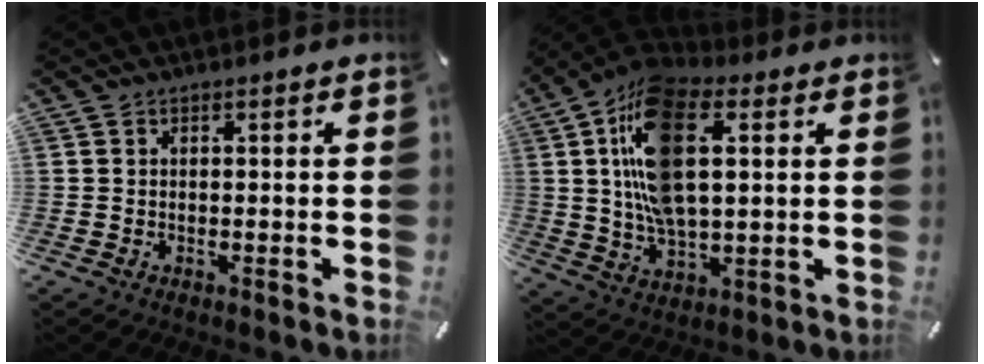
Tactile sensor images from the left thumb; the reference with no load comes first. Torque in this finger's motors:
{"motor_torque": [2.74, 2.26, 1.93, -0.84, 0.39]}